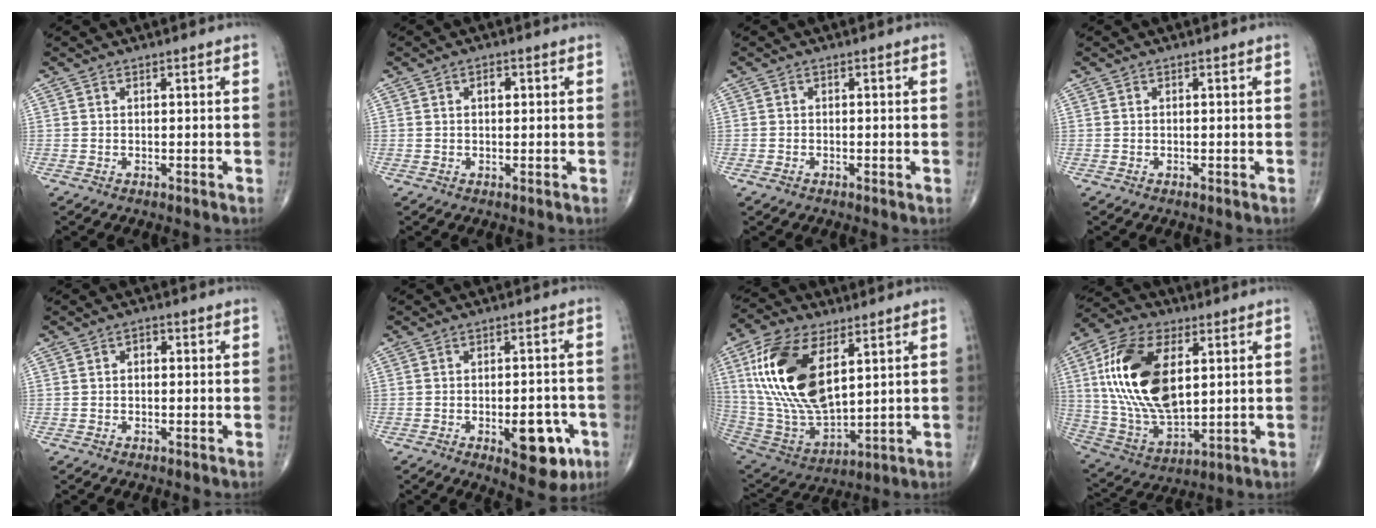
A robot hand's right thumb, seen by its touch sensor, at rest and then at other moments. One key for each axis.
{"total": 1.7, "fx": 0.5, "fy": 1.1, "fz": 1.3, "tx": -0.012, "ty": 0.001, "tz": 0.005}
{"total": 1.3, "fx": -0.7, "fy": 0.7, "fz": 0.9, "tx": -0.018, "ty": -0.002, "tz": -0.014}
{"total": 0.0}
{"total": 1.6, "fx": 0.1, "fy": 1.2, "fz": 1.1, "tx": -0.007, "ty": 0.008, "tz": -0.002}
{"total": 10.9, "fx": -4.2, "fy": 4.9, "fz": 8.7, "tx": -0.086, "ty": 0.017, "tz": -0.048}
{"total": 22.2, "fx": 7.1, "fy": 11.1, "fz": 17.9, "tx": -0.345, "ty": -0.030, "tz": 0.138}
{"total": 21.6, "fx": 4.7, "fy": 11.6, "fz": 17.6, "tx": -0.333, "ty": -0.015, "tz": 0.089}